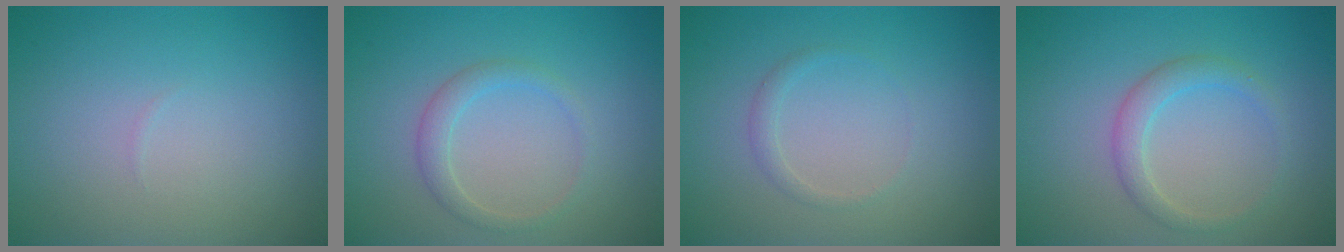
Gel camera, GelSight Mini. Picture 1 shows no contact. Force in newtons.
{"total": 1.8, "press": 1.8, "slide": 0.0}
{"total": 0.9, "press": 0.9, "slide": 0.0}
{"total": 2.1, "press": 2.1, "slide": 0.2}